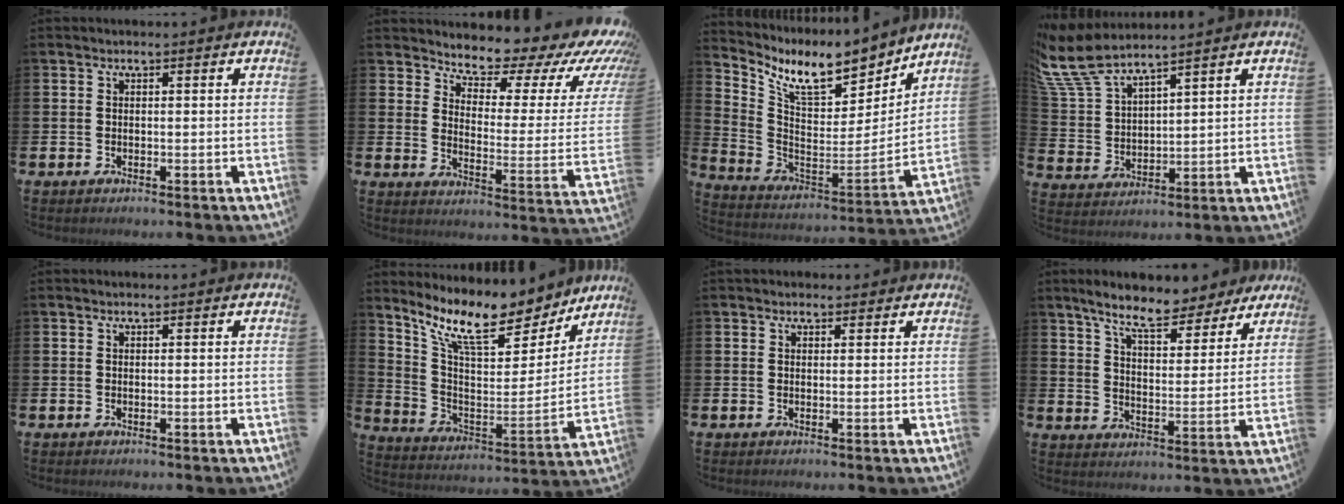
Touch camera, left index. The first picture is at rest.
{"total": 8.1, "force": [7.5, 2.5, 1.7], "torque": [-0.044, -0.073, 0.120]}
{"total": 10.9, "force": [9.1, 3.6, 4.8], "torque": [-0.111, -0.068, 0.157]}
{"total": 8.4, "force": [7.5, 2.1, 3.2], "torque": [-0.099, -0.033, 0.138]}
{"total": 0.0}
{"total": 12.0, "force": [10.4, 3.3, 5.1], "torque": [-0.122, -0.073, 0.179]}
{"total": 1.2, "force": [1.0, 0.6, 0.2], "torque": [0.007, 0.003, 0.016]}
{"total": 9.0, "force": [8.1, 1.8, 3.3], "torque": [-0.081, -0.046, 0.144]}